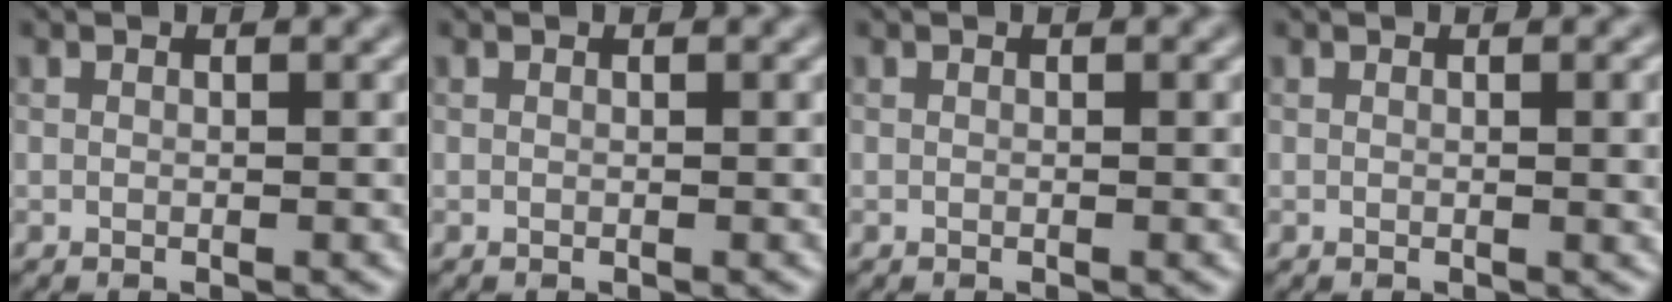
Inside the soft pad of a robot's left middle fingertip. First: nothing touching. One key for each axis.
{"total": 0.0}
{"total": 0.0}
{"total": 2.6, "fx": 0.4, "fy": 0.9, "fz": 2.4, "tx": -0.021, "ty": 0.008, "tz": 0.008}